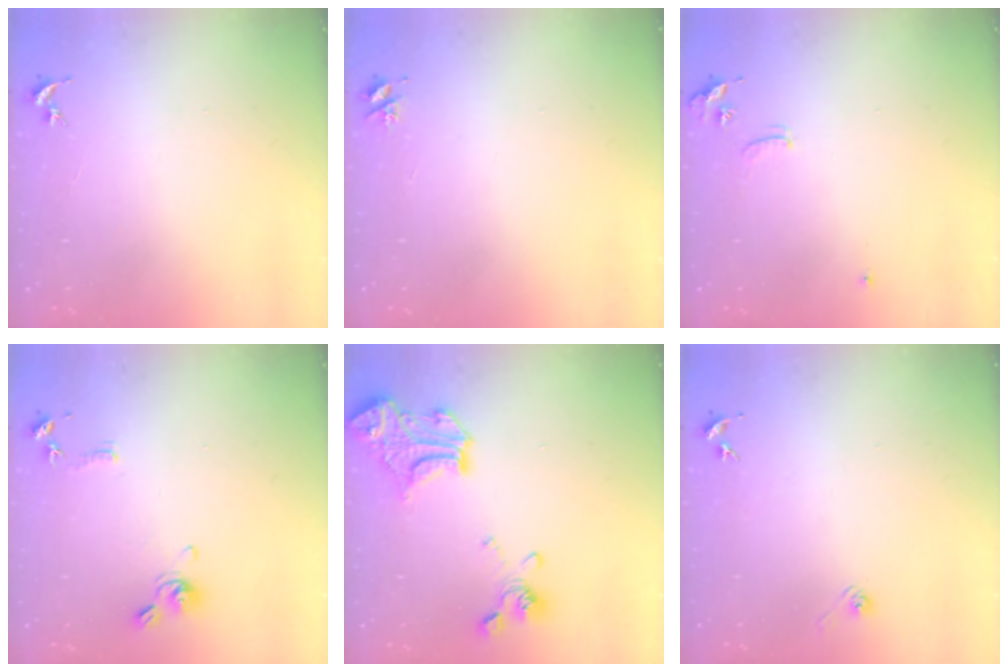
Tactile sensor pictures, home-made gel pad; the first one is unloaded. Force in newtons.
{"total": 3.5, "press": 3.4, "slide": 0.5}
{"total": 5.6, "press": 5.6, "slide": 0.7}
{"total": 10.0, "press": 9.9, "slide": 1.2}
{"total": 19.8, "press": 19.7, "slide": 1.5}
{"total": 3.2, "press": 2.9, "slide": 1.4}